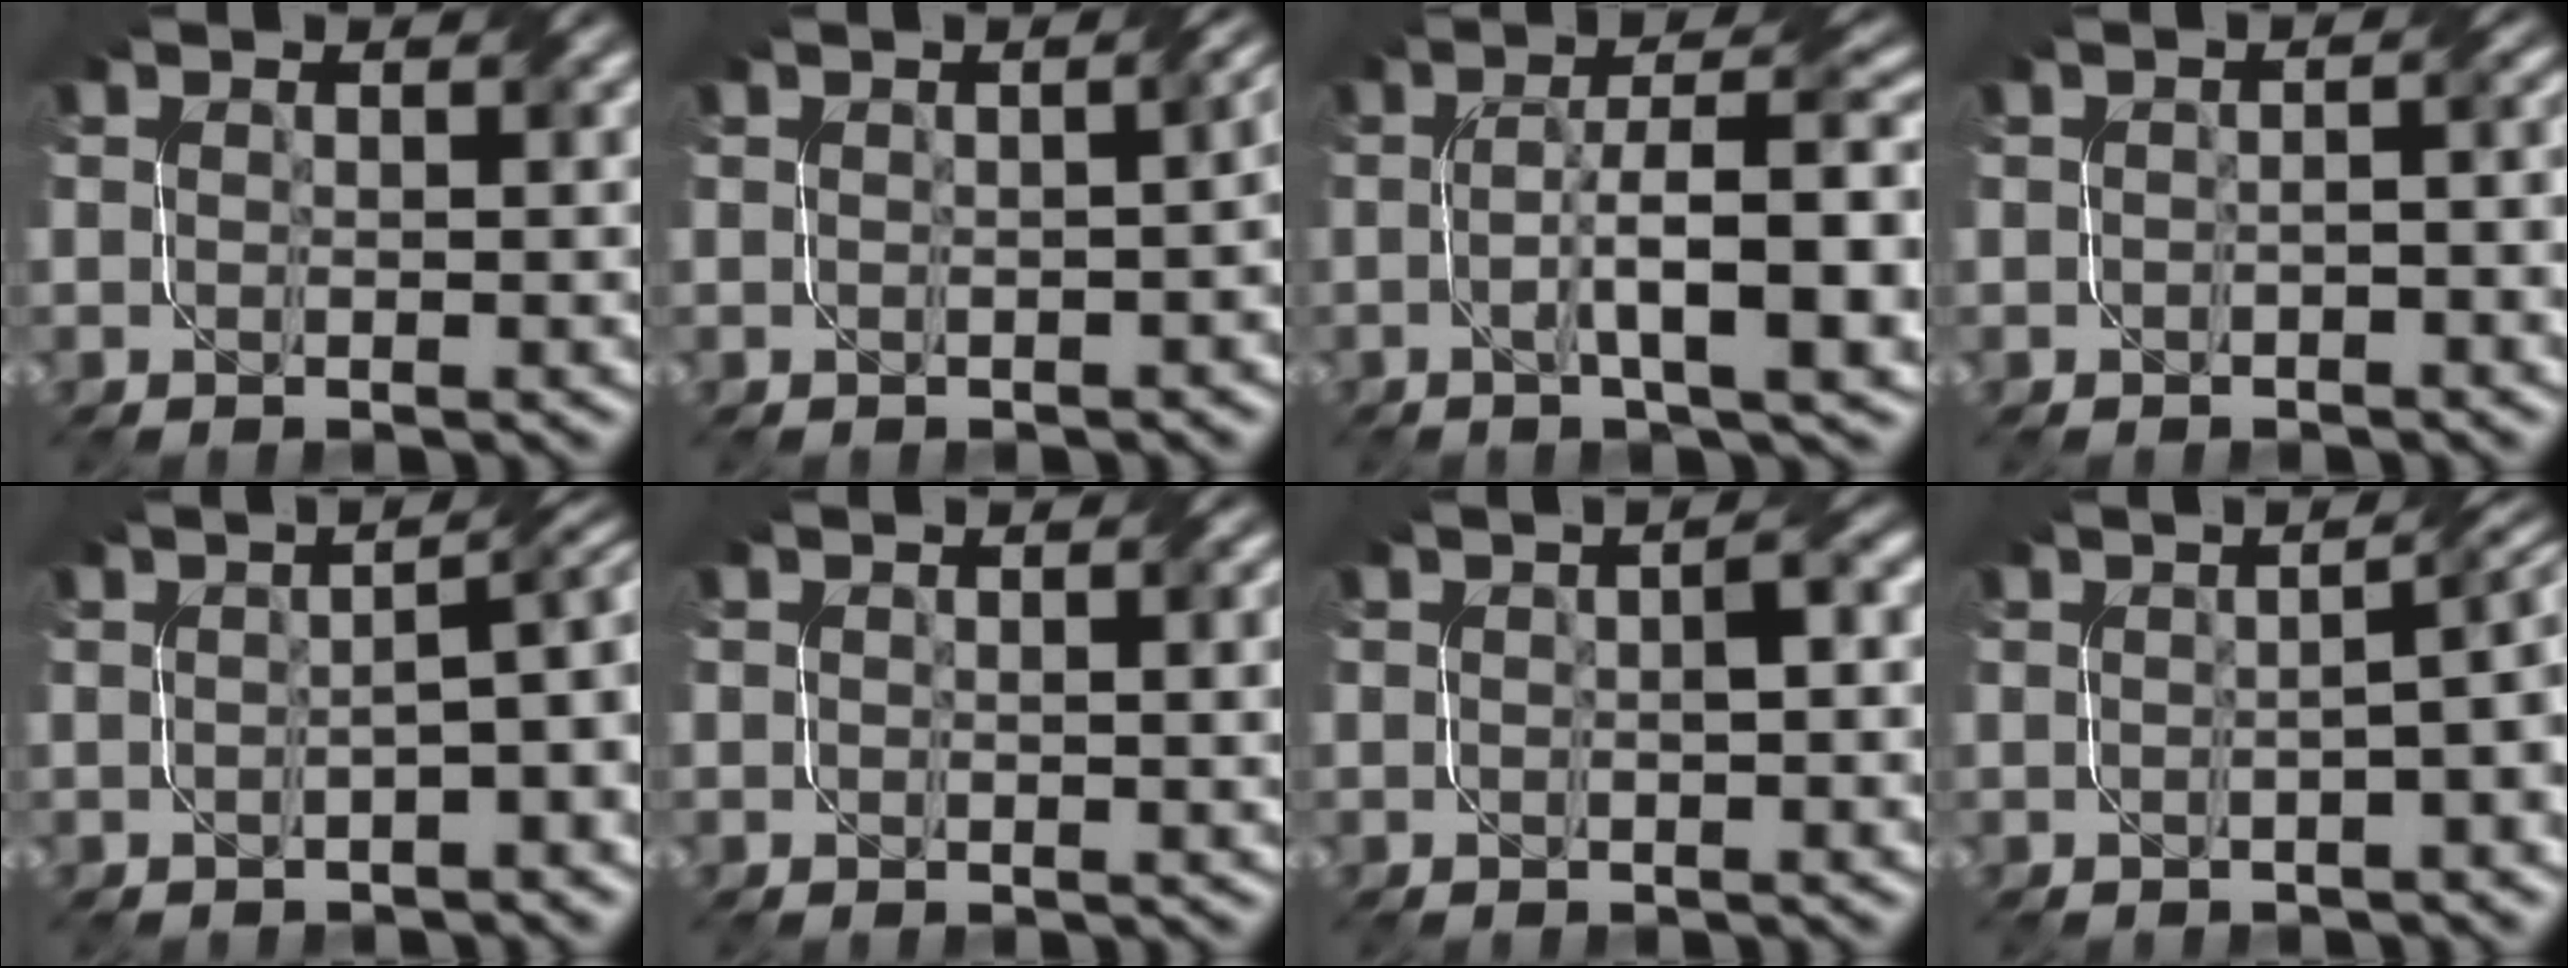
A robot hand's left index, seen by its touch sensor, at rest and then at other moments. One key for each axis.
{"total": 3.2, "fx": -0.4, "fy": 1.2, "fz": 2.9, "tx": -0.020, "ty": 0.006, "tz": 0.002}
{"total": 8.9, "fx": -1.1, "fy": 1.9, "fz": 8.6, "tx": -0.131, "ty": 0.015, "tz": -0.020}
{"total": 2.6, "fx": -0.4, "fy": 1.2, "fz": 2.3, "tx": -0.022, "ty": 0.002, "tz": -0.008}
{"total": 5.3, "fx": -0.8, "fy": 1.6, "fz": 4.9, "tx": -0.052, "ty": 0.013, "tz": -0.012}
{"total": 1.8, "fx": 0.3, "fy": 0.7, "fz": 1.6, "tx": -0.021, "ty": 0.004, "tz": 0.006}
{"total": 1.8, "fx": 0.0, "fy": 0.2, "fz": 1.8, "tx": -0.029, "ty": 0.009, "tz": -0.003}
{"total": 5.2, "fx": -0.3, "fy": 1.8, "fz": 4.8, "tx": -0.035, "ty": 0.016, "tz": -0.006}